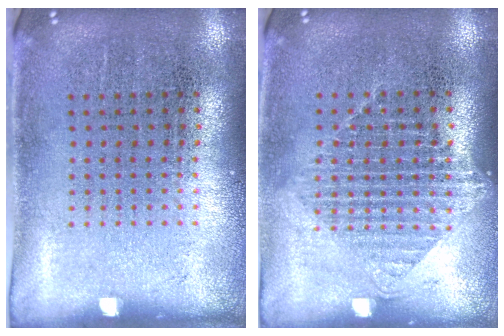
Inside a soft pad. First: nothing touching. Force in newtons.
{"total": 1.1, "press": 1.0, "slide": 0.5}